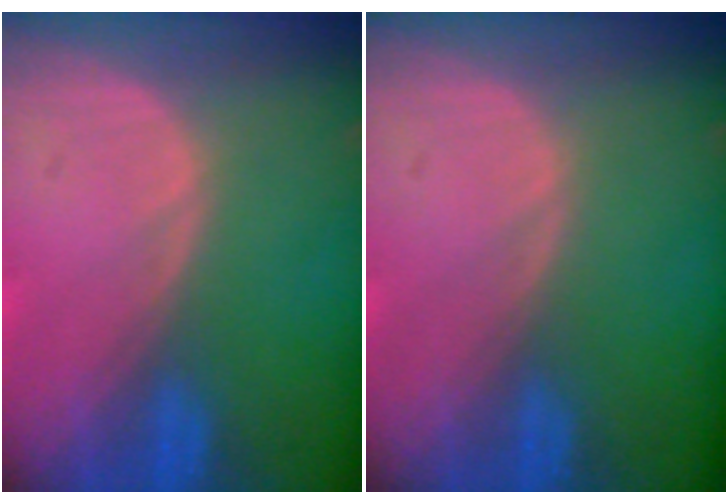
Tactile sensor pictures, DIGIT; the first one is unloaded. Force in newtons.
{"total": 0.0}